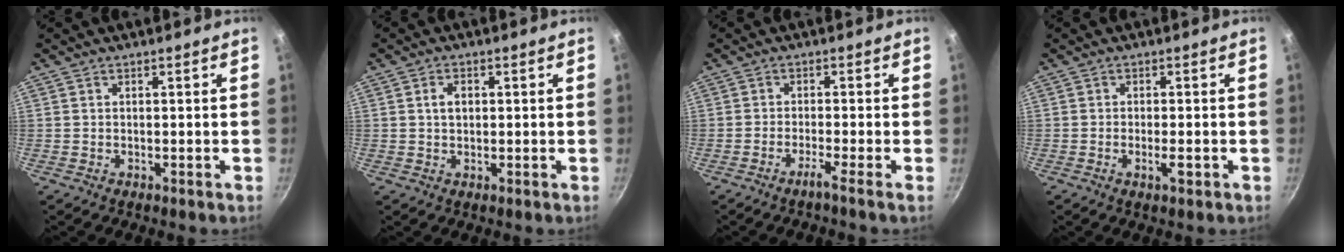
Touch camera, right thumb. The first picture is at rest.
{"total": 2.6, "force": [0.5, 1.8, 1.8], "torque": [-0.023, 0.004, 0.007]}
{"total": 2.6, "force": [-1.6, -0.8, 1.8], "torque": [-0.048, 0.009, -0.034]}
{"total": 2.6, "force": [-0.9, 0.8, 2.3], "torque": [-0.042, 0.004, -0.018]}